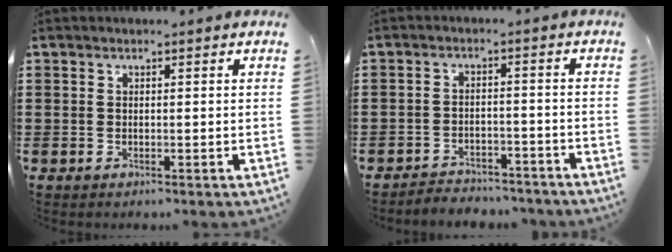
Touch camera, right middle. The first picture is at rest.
{"total": 3.5, "force": [-3.4, 0.5, -0.2], "torque": [-0.004, 0.002, -0.074]}